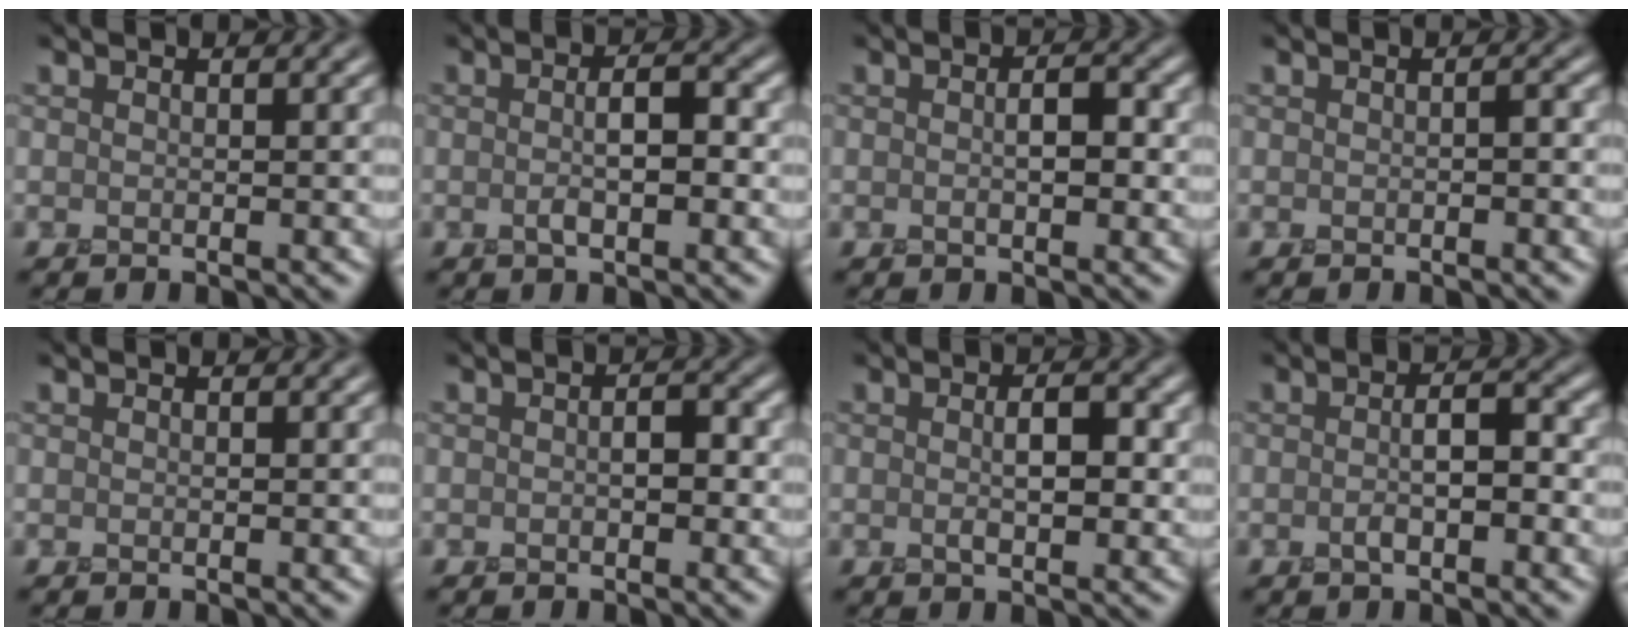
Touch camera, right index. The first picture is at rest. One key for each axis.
{"total": 2.6, "fx": -0.3, "fy": 0.8, "fz": 2.5, "tx": -0.047, "ty": 0.003, "tz": -0.005}
{"total": 2.3, "fx": 0.0, "fy": 1.0, "fz": 2.0, "tx": -0.037, "ty": 0.003, "tz": -0.001}
{"total": 0.7, "fx": -0.3, "fy": 0.0, "fz": 0.6, "tx": -0.014, "ty": 0.004, "tz": -0.005}
{"total": 0.0}
{"total": 1.8, "fx": -0.2, "fy": 0.9, "fz": 1.5, "tx": -0.027, "ty": 0.004, "tz": -0.004}
{"total": 2.7, "fx": 0.2, "fy": 1.1, "fz": 2.5, "tx": -0.045, "ty": 0.002, "tz": 0.003}
{"total": 2.6, "fx": -0.6, "fy": 0.9, "fz": 2.4, "tx": -0.047, "ty": 0.004, "tz": -0.012}